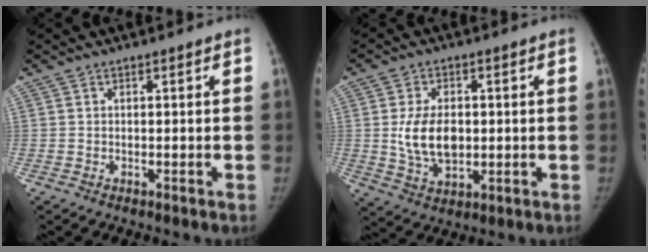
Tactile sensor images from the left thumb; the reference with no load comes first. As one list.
[{"total": 9.8, "force": [0.4, 6.3, 7.4], "torque": [-0.119, -0.007, 0.016]}]